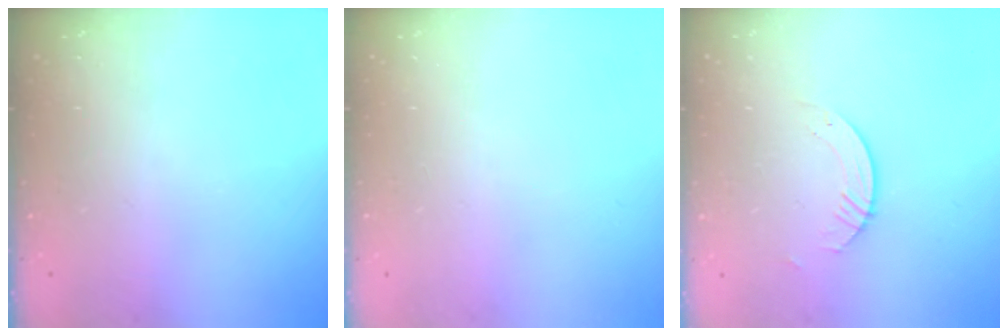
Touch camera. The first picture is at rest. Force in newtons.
{"total": 0.0}
{"total": 2.2, "press": 2.2, "slide": 0.2}